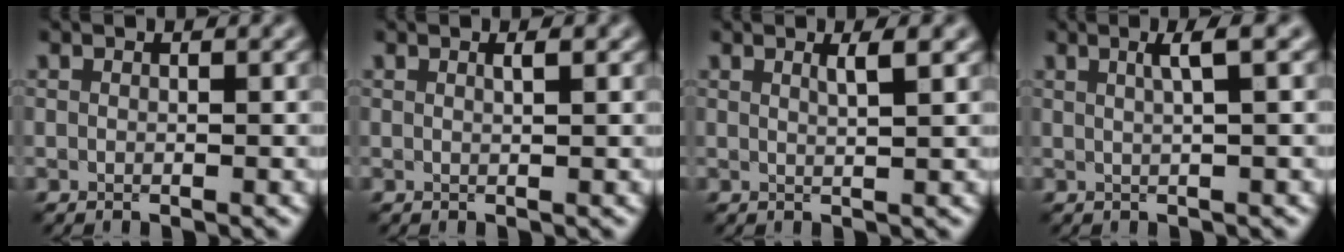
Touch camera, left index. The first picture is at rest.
{"total": 0.8, "force": [0.4, 0.2, 0.7], "torque": [-0.006, 0.003, 0.004]}
{"total": 1.9, "force": [0.9, 0.5, 1.6], "torque": [-0.015, 0.004, 0.008]}
{"total": 2.6, "force": [1.0, 0.5, 2.3], "torque": [-0.031, 0.010, 0.013]}